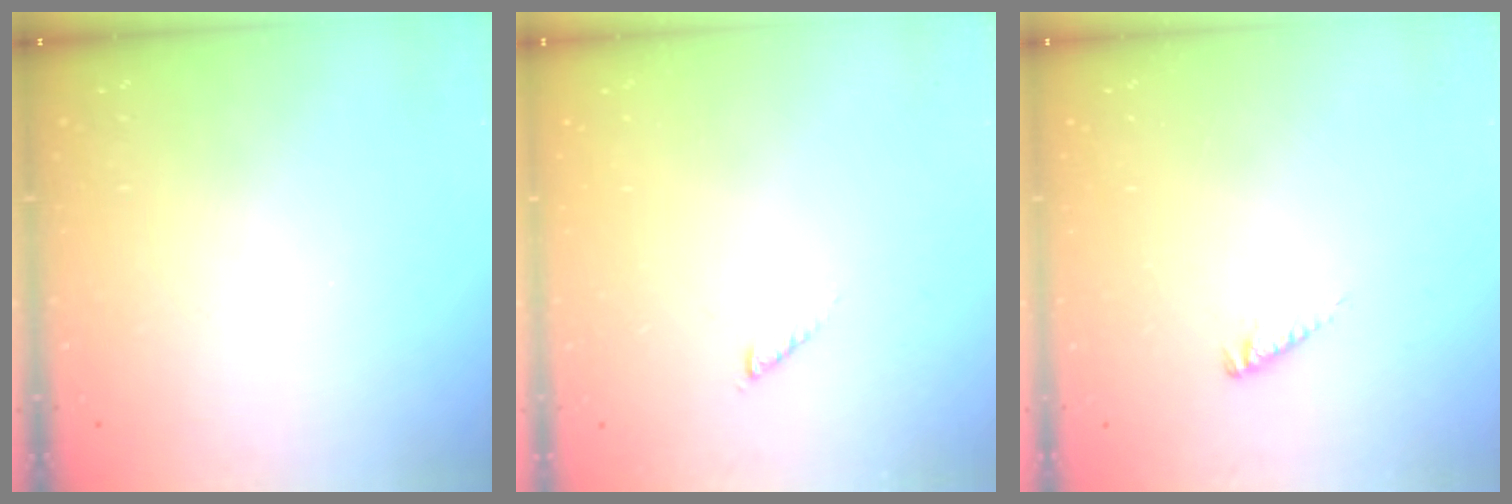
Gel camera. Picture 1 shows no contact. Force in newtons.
{"total": 1.6, "press": 1.5, "slide": 0.3}
{"total": 2.0, "press": 2.0, "slide": 0.2}